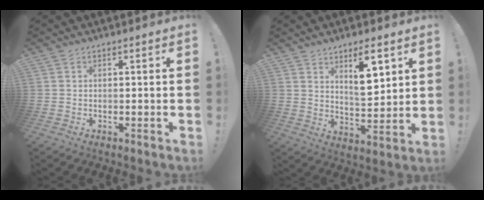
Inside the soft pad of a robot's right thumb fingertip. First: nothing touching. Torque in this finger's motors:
{"motor_torque": [0.26, 1.55, 0.20, 0.15, -0.02]}